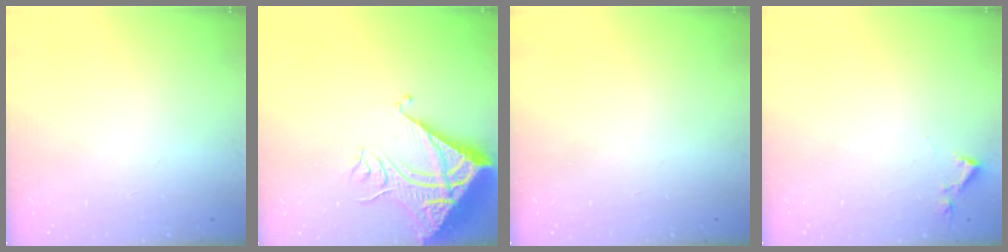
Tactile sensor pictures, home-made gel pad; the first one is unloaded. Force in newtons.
{"total": 11.1, "press": 11.1, "slide": 1.0}
{"total": 0.0}
{"total": 2.9, "press": 2.9, "slide": 0.5}